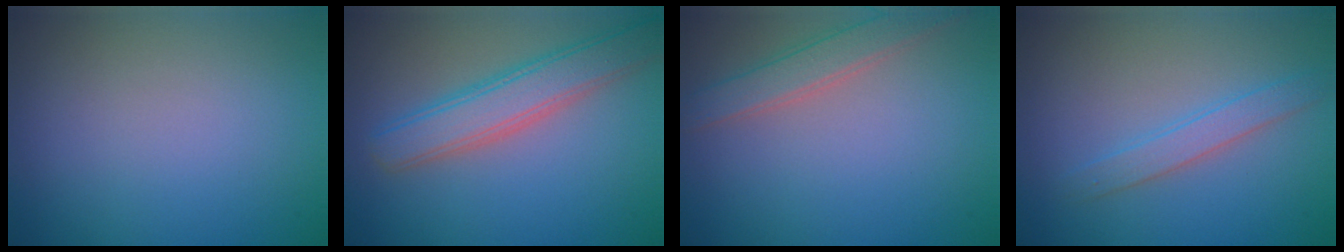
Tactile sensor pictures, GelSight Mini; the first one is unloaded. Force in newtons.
{"total": 4.8, "press": 4.8, "slide": 0.2}
{"total": 2.7, "press": 2.7, "slide": 0.1}
{"total": 2.0, "press": 2.0, "slide": 0.2}